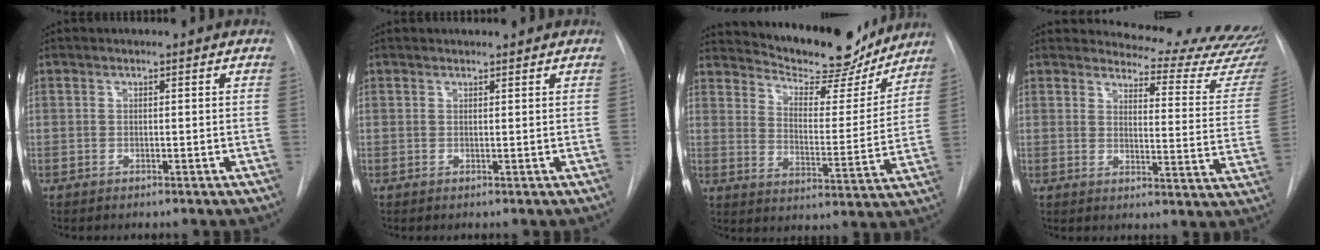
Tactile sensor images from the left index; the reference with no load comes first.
{"total": 1.9, "force": [1.9, 0.4, 0.4], "torque": [-0.007, 0.018, 0.026]}
{"total": 16.8, "force": [15.7, 3.6, 4.8], "torque": [-0.067, -0.026, 0.218]}
{"total": 17.9, "force": [17.5, 2.1, 2.8], "torque": [-0.016, -0.125, 0.176]}